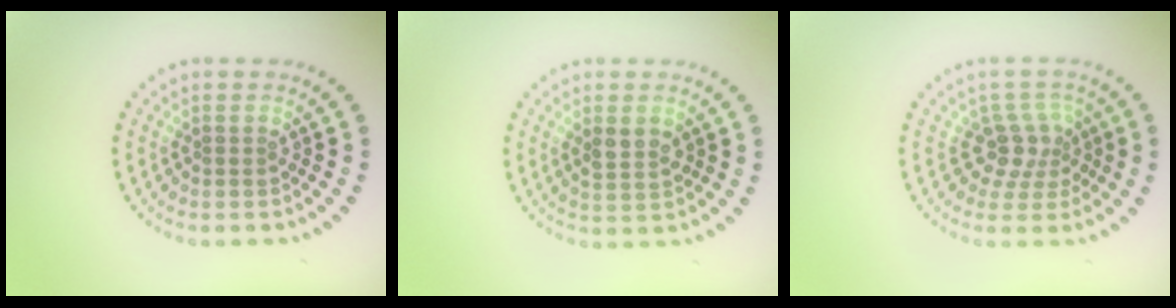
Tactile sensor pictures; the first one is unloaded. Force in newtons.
{"total": 2.1, "press": 2.1, "slide": 0.4}
{"total": 2.8, "press": 2.2, "slide": 1.7}